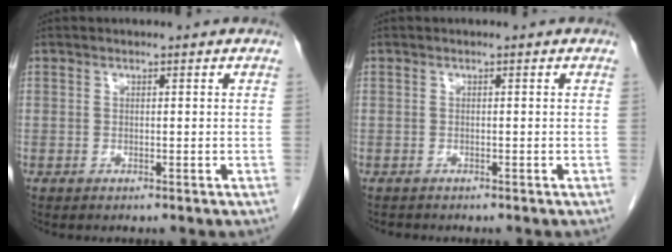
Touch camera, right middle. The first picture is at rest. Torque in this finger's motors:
{"motor_torque": [0.01, 0.00, 0.00, -0.01]}